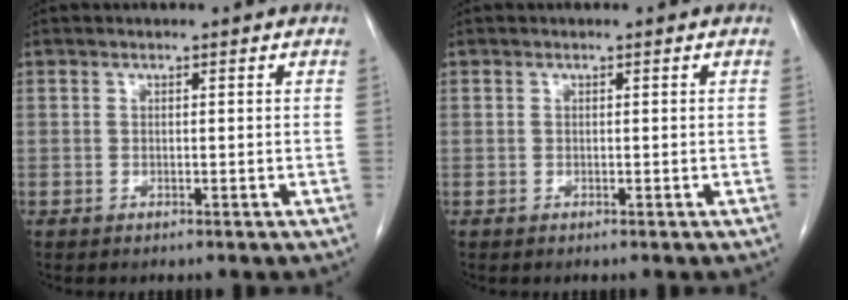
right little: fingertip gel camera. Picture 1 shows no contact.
{"total": 0.0}